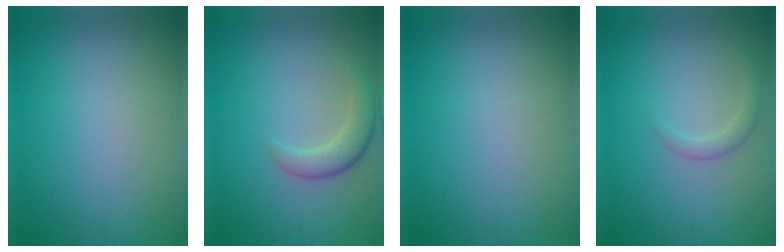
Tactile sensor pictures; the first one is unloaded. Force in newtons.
{"total": 2.9, "press": 2.9, "slide": 0.2}
{"total": 0.0}
{"total": 1.5, "press": 1.5, "slide": 0.0}